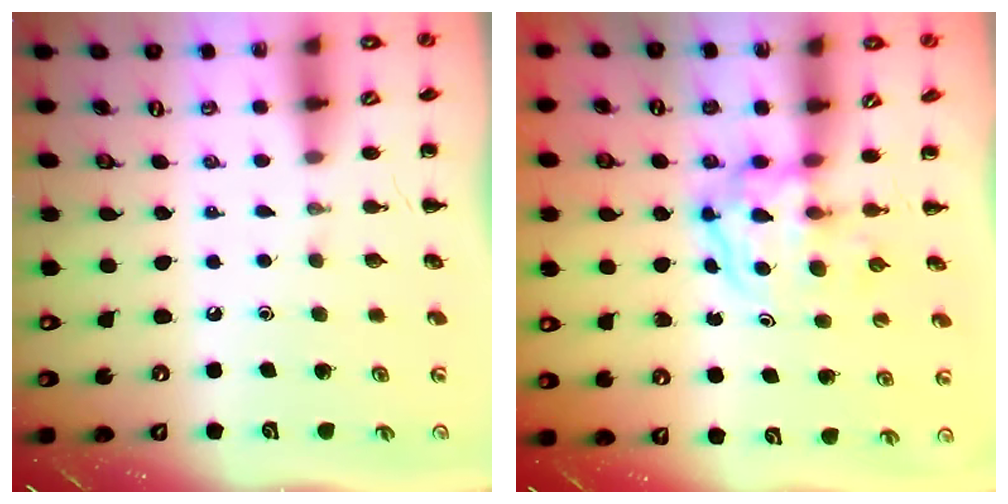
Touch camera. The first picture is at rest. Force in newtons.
{"total": 3.8, "press": 3.8, "slide": 0.4}